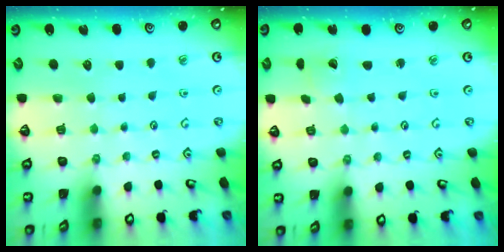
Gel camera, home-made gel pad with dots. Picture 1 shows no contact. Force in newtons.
{"total": 2.4, "press": 2.4, "slide": 0.1}